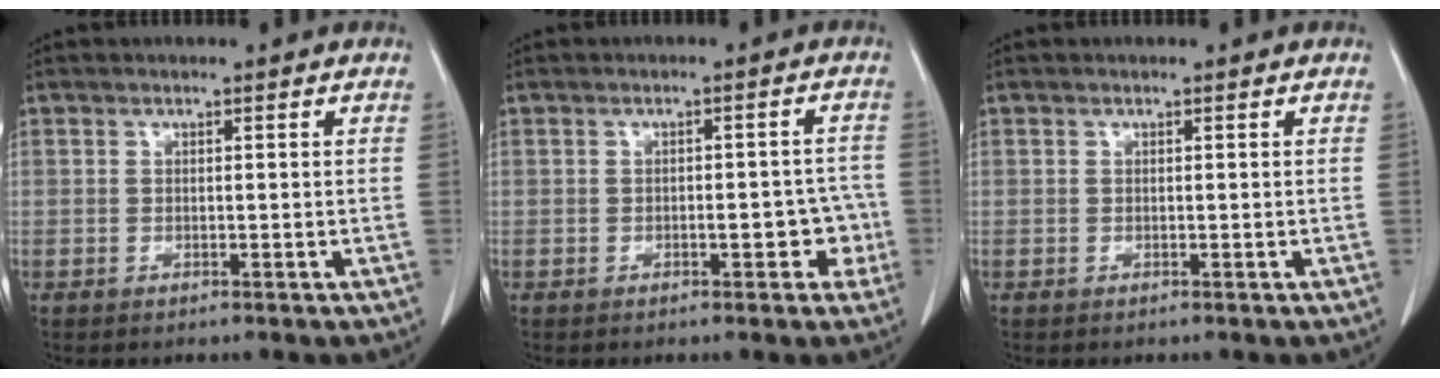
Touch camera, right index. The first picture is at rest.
{"total": 4.5, "force": [-1.4, 2.2, 3.6], "torque": [-0.036, 0.019, -0.014]}
{"total": 0.0}